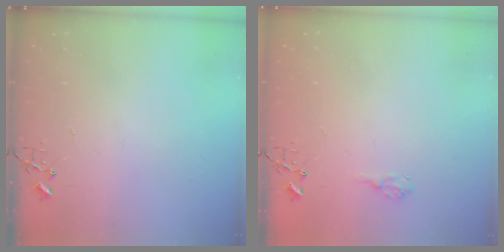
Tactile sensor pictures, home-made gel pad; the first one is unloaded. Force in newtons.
{"total": 6.8, "press": 6.8, "slide": 0.9}